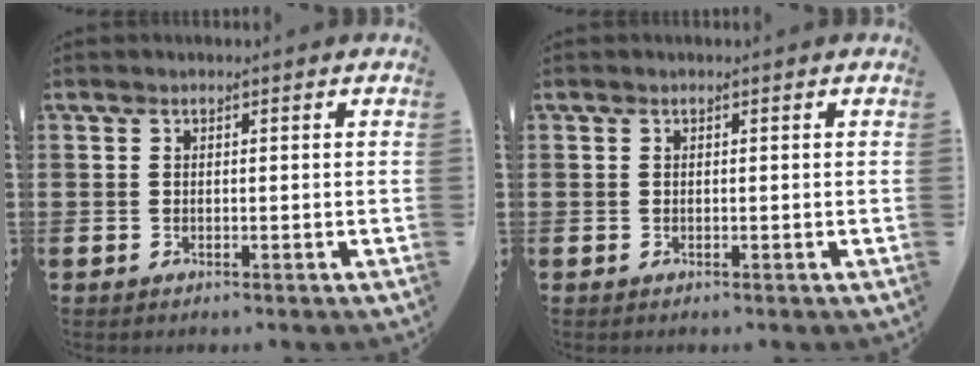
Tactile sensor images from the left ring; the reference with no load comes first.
{"total": 0.0}